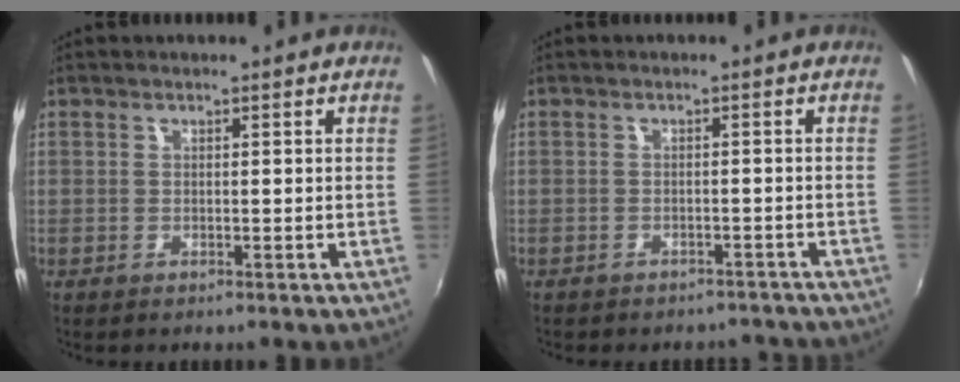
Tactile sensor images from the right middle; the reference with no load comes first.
{"total": 6.9, "force": [-6.2, 2.7, 1.6], "torque": [-0.035, 0.003, -0.068]}